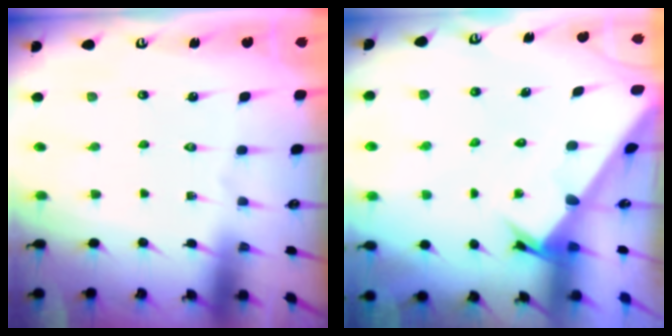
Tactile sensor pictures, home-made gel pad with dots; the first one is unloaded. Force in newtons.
{"total": 2.8, "press": 2.7, "slide": 0.3}